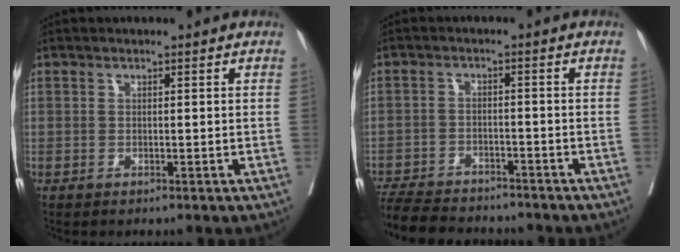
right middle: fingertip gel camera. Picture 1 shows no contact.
{"total": 11.8, "force": [-10.8, 2.3, 3.9], "torque": [-0.078, -0.008, -0.163]}